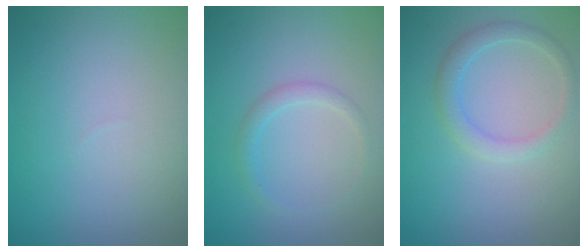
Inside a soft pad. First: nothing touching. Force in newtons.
{"total": 1.3, "press": 1.3, "slide": 0.0}
{"total": 2.2, "press": 2.2, "slide": 0.1}